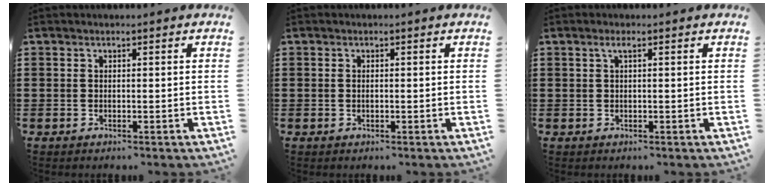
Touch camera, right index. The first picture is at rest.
{"total": 0.5, "force": [-0.1, 0.2, 0.5], "torque": [-0.011, -0.002, -0.001]}
{"total": 1.0, "force": [0.4, 0.2, 0.9], "torque": [-0.019, 0.003, 0.006]}